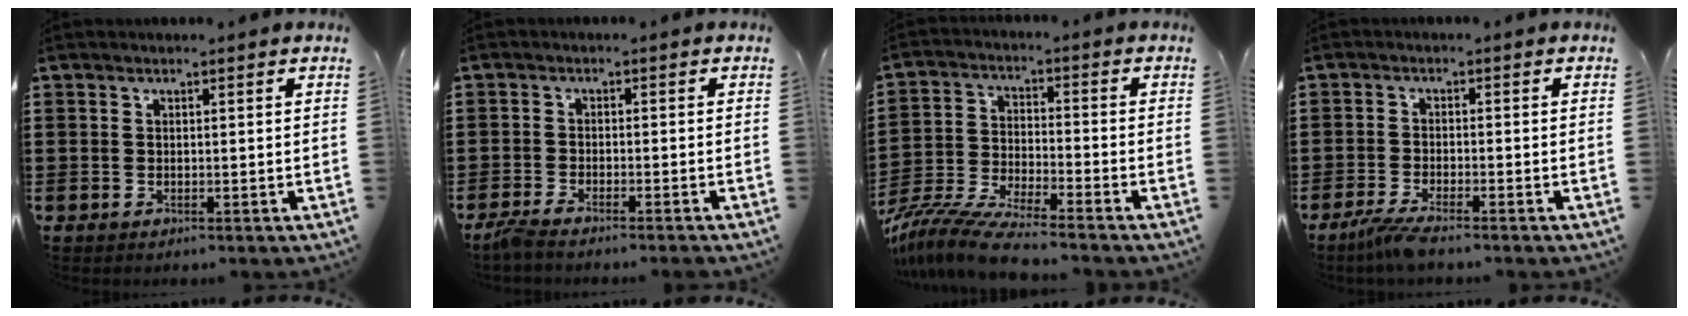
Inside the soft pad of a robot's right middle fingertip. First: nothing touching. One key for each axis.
{"total": 2.4, "fx": -2.1, "fy": -0.3, "fz": 1.2, "tx": -0.035, "ty": -0.007, "tz": -0.043}
{"total": 8.4, "fx": -7.9, "fy": 0.2, "fz": 2.9, "tx": -0.069, "ty": -0.001, "tz": -0.157}
{"total": 3.0, "fx": -2.5, "fy": -0.1, "fz": 1.7, "tx": -0.045, "ty": -0.011, "tz": -0.049}